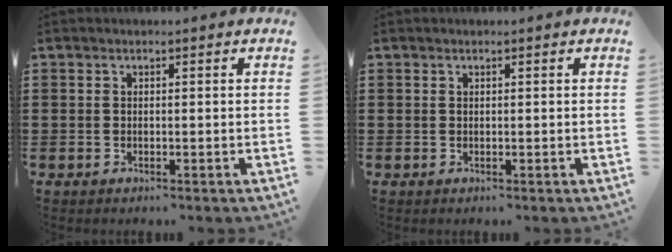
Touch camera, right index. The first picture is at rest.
{"total": 0.0}